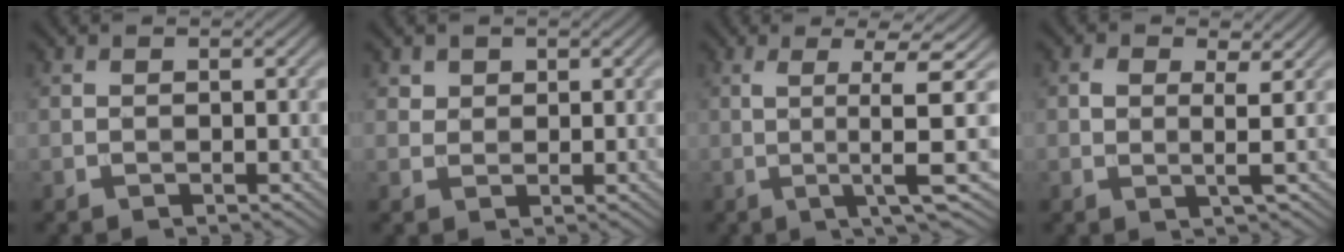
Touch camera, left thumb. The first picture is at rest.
{"total": 2.0, "force": [1.3, 1.5, 0.5], "torque": [-0.017, -0.010, 0.030]}
{"total": 6.2, "force": [-0.1, 0.1, 6.2], "torque": [-0.119, 0.008, -0.003]}
{"total": 2.5, "force": [0.5, 0.8, 2.4], "torque": [-0.050, -0.002, 0.008]}